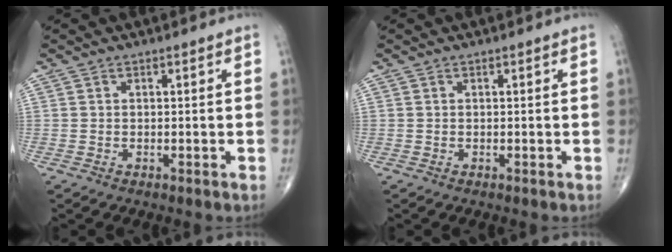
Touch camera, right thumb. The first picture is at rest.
{"total": 0.0}